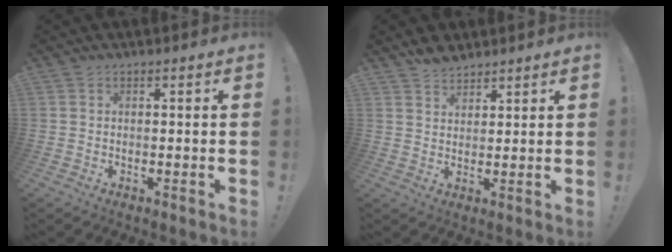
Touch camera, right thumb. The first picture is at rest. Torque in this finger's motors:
{"motor_torque": [-0.35, 0.29, -0.20, 0.26, 0.08]}